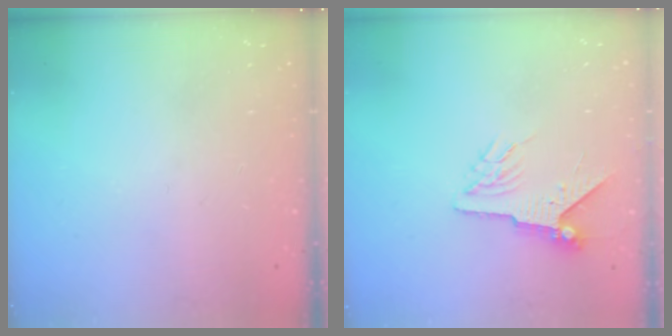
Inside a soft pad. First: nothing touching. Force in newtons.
{"total": 6.8, "press": 6.7, "slide": 1.1}